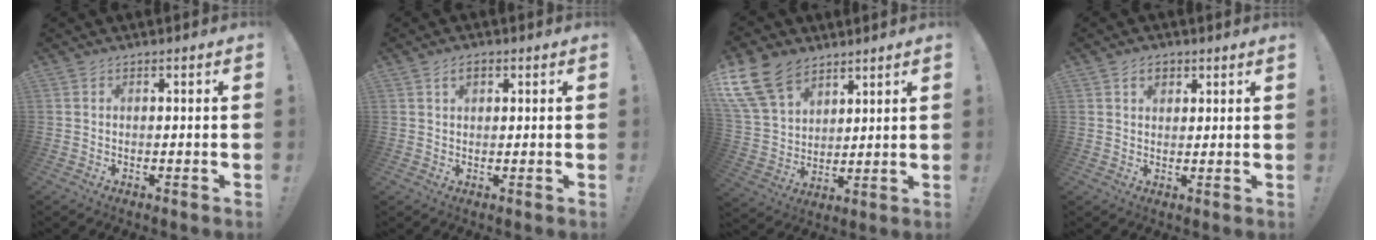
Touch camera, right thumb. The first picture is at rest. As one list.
[{"total": 2.8, "force": [1.3, 1.5, 2.0], "torque": [-0.035, 0.002, 0.021]}, {"total": 15.9, "force": [10.2, 9.7, 7.4], "torque": [-0.153, -0.058, 0.200]}, {"total": 3.2, "force": [1.8, 2.1, 1.6], "torque": [-0.022, -0.001, 0.030]}]